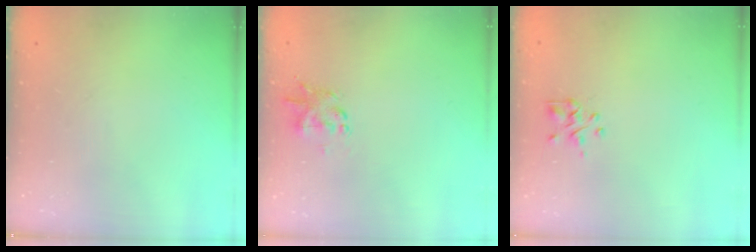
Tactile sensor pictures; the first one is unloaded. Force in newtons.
{"total": 1.4, "press": 1.3, "slide": 0.5}
{"total": 1.7, "press": 1.6, "slide": 0.6}